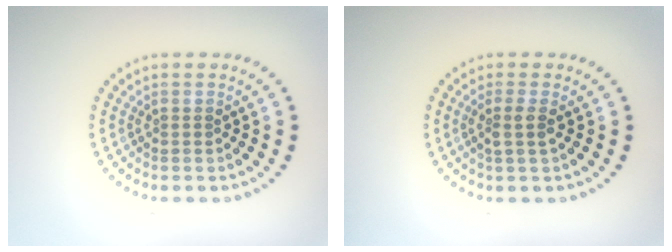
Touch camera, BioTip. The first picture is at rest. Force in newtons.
{"total": 1.5, "press": 1.3, "slide": 0.9}